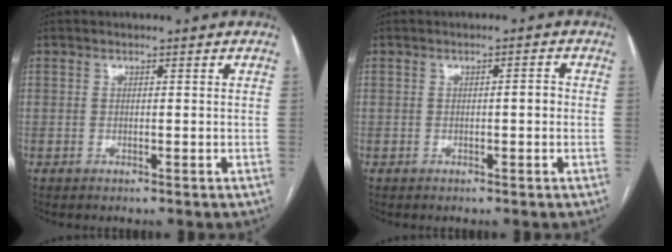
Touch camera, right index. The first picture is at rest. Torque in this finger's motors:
{"motor_torque": [0.29, -0.09, 0.11, 0.03]}